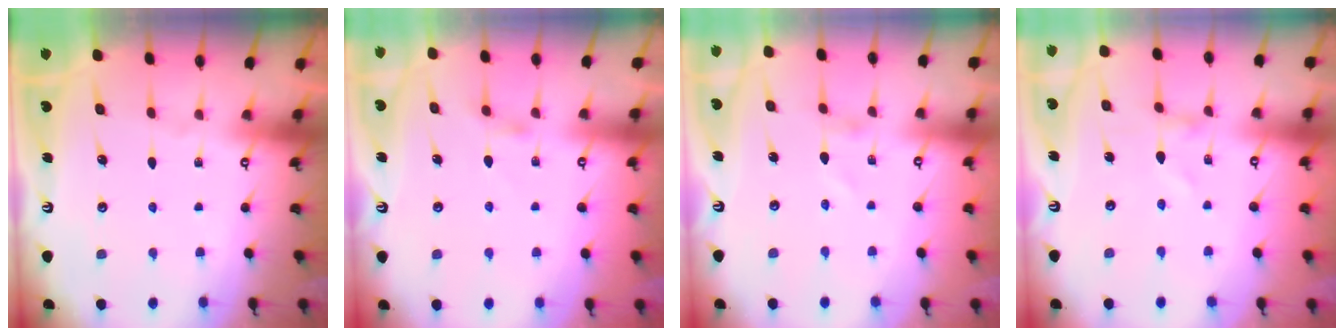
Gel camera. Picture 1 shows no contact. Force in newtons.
{"total": 2.5, "press": 2.5, "slide": 0.5}
{"total": 0.9, "press": 0.9, "slide": 0.0}
{"total": 0.7, "press": 0.6, "slide": 0.1}